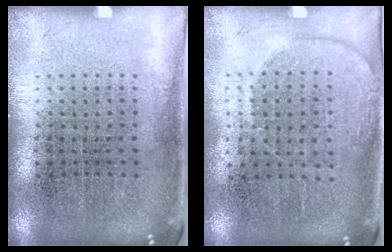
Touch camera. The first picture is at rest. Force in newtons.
{"total": 1.4, "press": 1.2, "slide": 0.6}